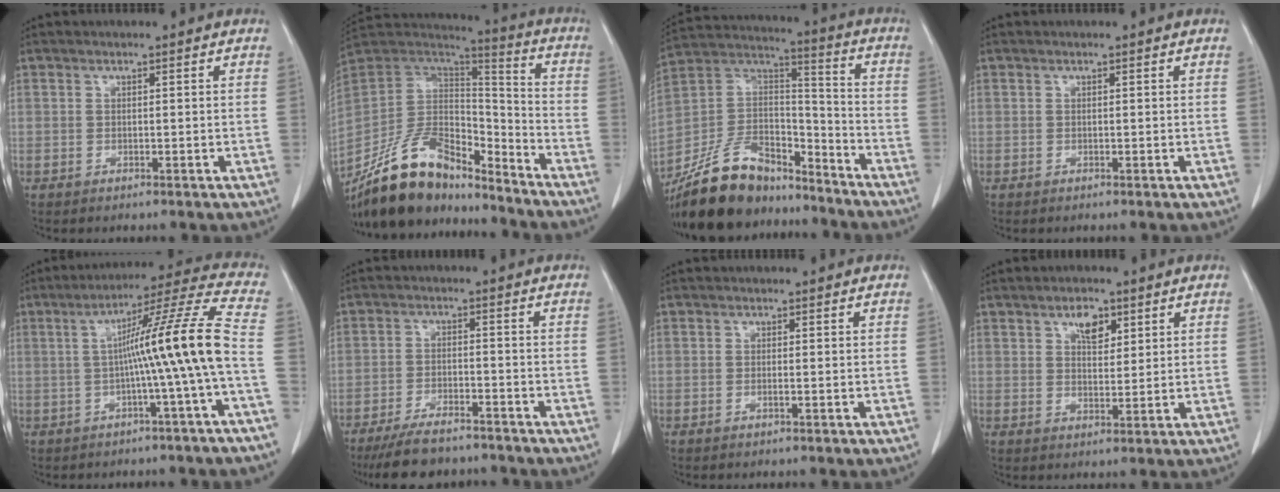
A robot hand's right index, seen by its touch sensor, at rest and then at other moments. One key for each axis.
{"total": 18.0, "fx": -15.0, "fy": 6.9, "fz": 7.2, "tx": -0.125, "ty": 0.047, "tz": -0.267}
{"total": 19.3, "fx": -16.2, "fy": 7.5, "fz": 7.2, "tx": -0.150, "ty": 0.035, "tz": -0.289}
{"total": 0.0}
{"total": 12.8, "fx": -1.6, "fy": -2.3, "fz": 12.5, "tx": -0.188, "ty": 0.019, "tz": -0.029}
{"total": 9.7, "fx": -8.5, "fy": 2.2, "fz": 4.1, "tx": -0.068, "ty": -0.016, "tz": -0.136}
{"total": 0.5, "fx": -0.2, "fy": -0.1, "fz": 0.5, "tx": -0.009, "ty": 0.000, "tz": -0.004}
{"total": 4.1, "fx": 2.3, "fy": 2.2, "fz": 2.7, "tx": -0.045, "ty": 0.002, "tz": 0.040}